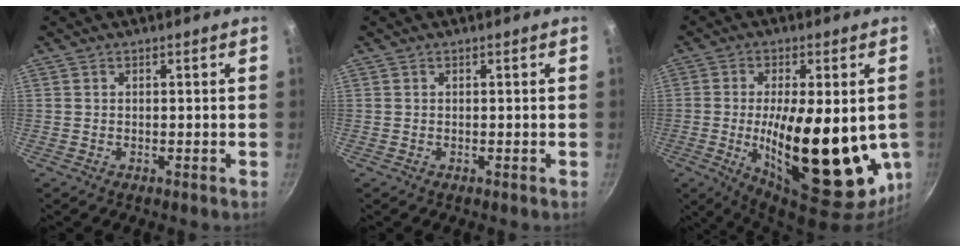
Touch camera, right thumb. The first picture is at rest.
{"total": 0.0}
{"total": 25.2, "force": [-2.2, 9.9, 23.1], "torque": [-0.332, -0.020, -0.021]}